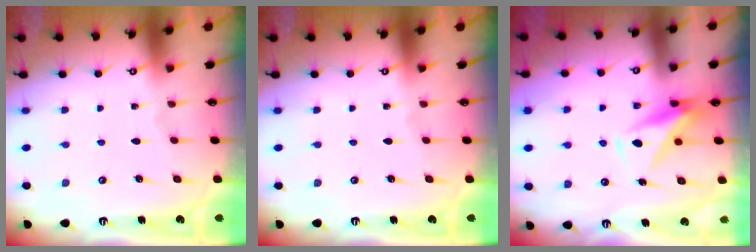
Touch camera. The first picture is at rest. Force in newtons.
{"total": 0.0}
{"total": 9.3, "press": 9.2, "slide": 1.6}